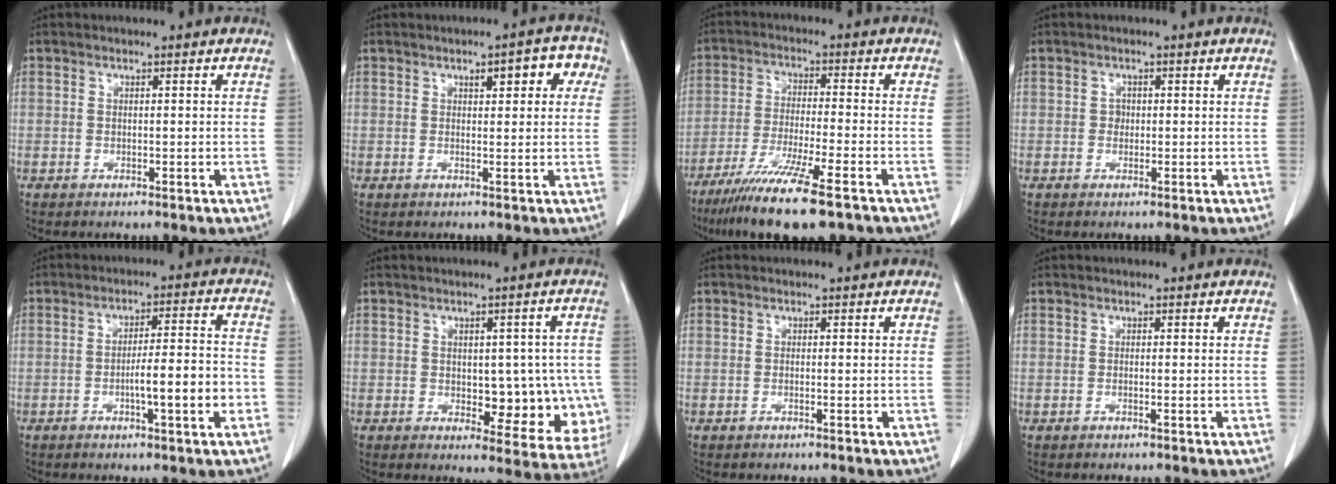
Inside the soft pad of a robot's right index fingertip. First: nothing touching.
{"total": 5.1, "force": [2.0, 1.7, 4.4], "torque": [-0.048, 0.018, 0.018]}
{"total": 13.0, "force": [-8.8, 0.4, 9.6], "torque": [-0.174, -0.040, -0.150]}
{"total": 1.0, "force": [0.0, 0.9, 0.4], "torque": [-0.002, 0.003, 0.000]}
{"total": 7.9, "force": [-2.5, 0.5, 7.5], "torque": [-0.117, 0.009, -0.038]}
{"total": 10.1, "force": [-1.1, 5.3, 8.6], "torque": [-0.081, 0.007, 0.000]}
{"total": 0.0}
{"total": 0.0}